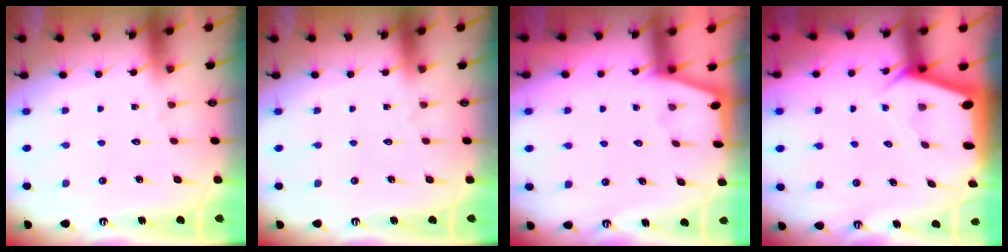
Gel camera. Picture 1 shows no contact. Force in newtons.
{"total": 0.0}
{"total": 1.1, "press": 1.1, "slide": 0.3}
{"total": 3.4, "press": 3.4, "slide": 0.2}